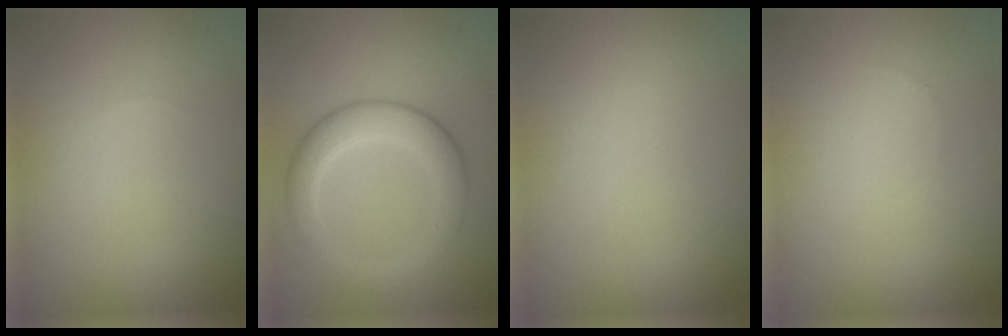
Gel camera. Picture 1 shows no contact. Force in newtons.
{"total": 4.7, "press": 4.7, "slide": 0.1}
{"total": 0.0}
{"total": 0.0}